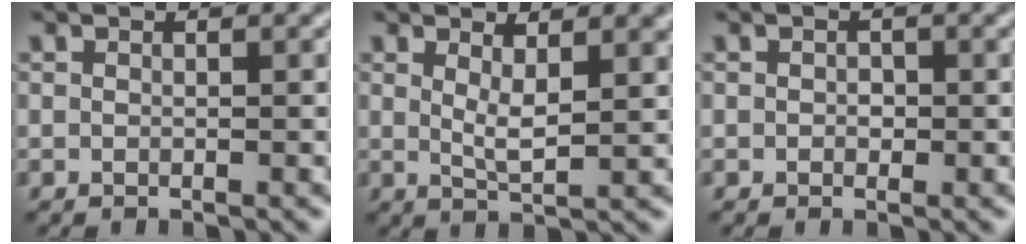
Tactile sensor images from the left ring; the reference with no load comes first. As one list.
[{"total": 3.2, "force": [1.4, 1.0, 2.7], "torque": [-0.047, -0.007, 0.025]}, {"total": 0.7, "force": [-0.1, 0.6, 0.4], "torque": [-0.006, -0.004, -0.004]}]